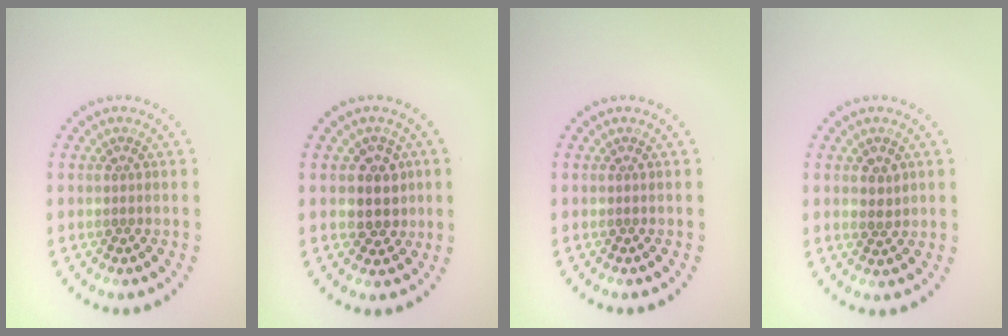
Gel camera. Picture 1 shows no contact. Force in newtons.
{"total": 2.8, "press": 2.5, "slide": 1.3}
{"total": 0.0}
{"total": 1.2, "press": 1.2, "slide": 0.2}